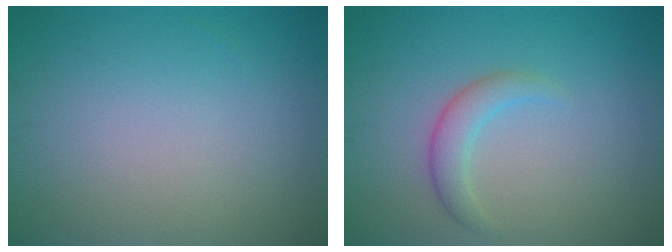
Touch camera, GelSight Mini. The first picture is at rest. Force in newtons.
{"total": 2.2, "press": 2.2, "slide": 0.2}